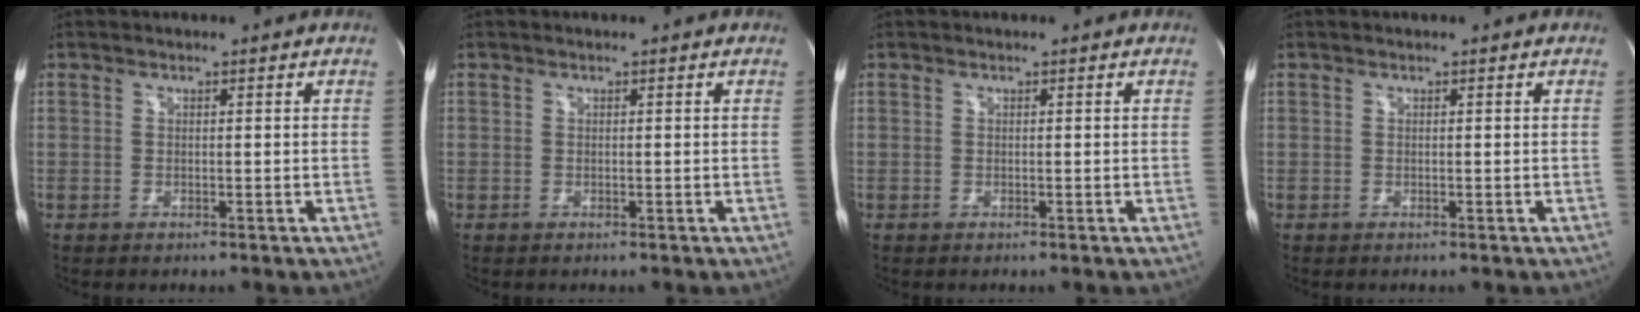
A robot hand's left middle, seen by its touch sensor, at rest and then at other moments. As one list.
[{"total": 0.0}, {"total": 0.0}, {"total": 0.0}]